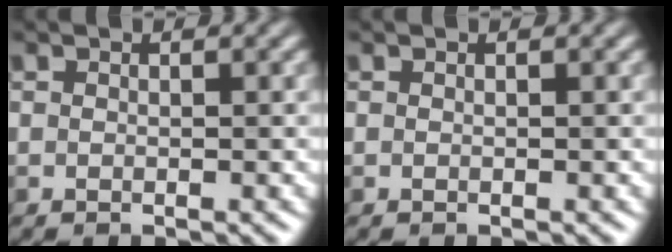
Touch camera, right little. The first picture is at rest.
{"total": 0.0}